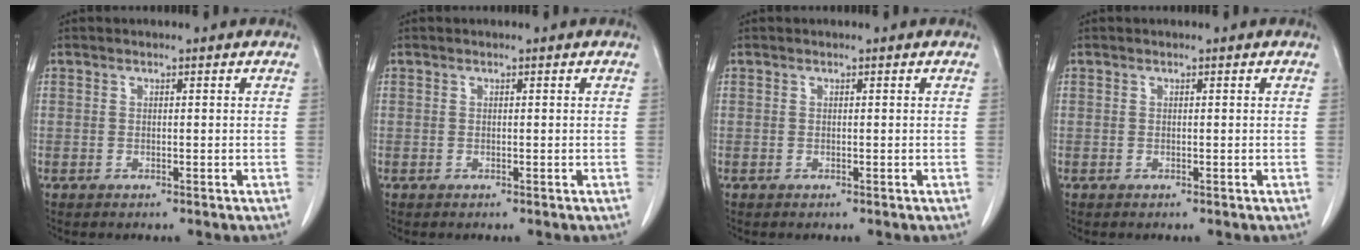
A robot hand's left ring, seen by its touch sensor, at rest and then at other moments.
{"total": 0.0}
{"total": 0.0}
{"total": 0.0}